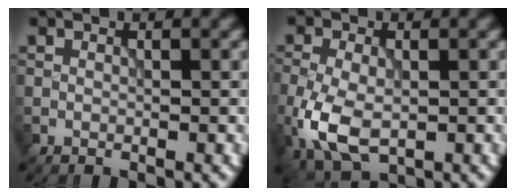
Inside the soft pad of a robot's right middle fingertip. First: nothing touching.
{"total": 5.8, "force": [-1.6, 3.4, 4.4], "torque": [-0.106, -0.011, -0.030]}